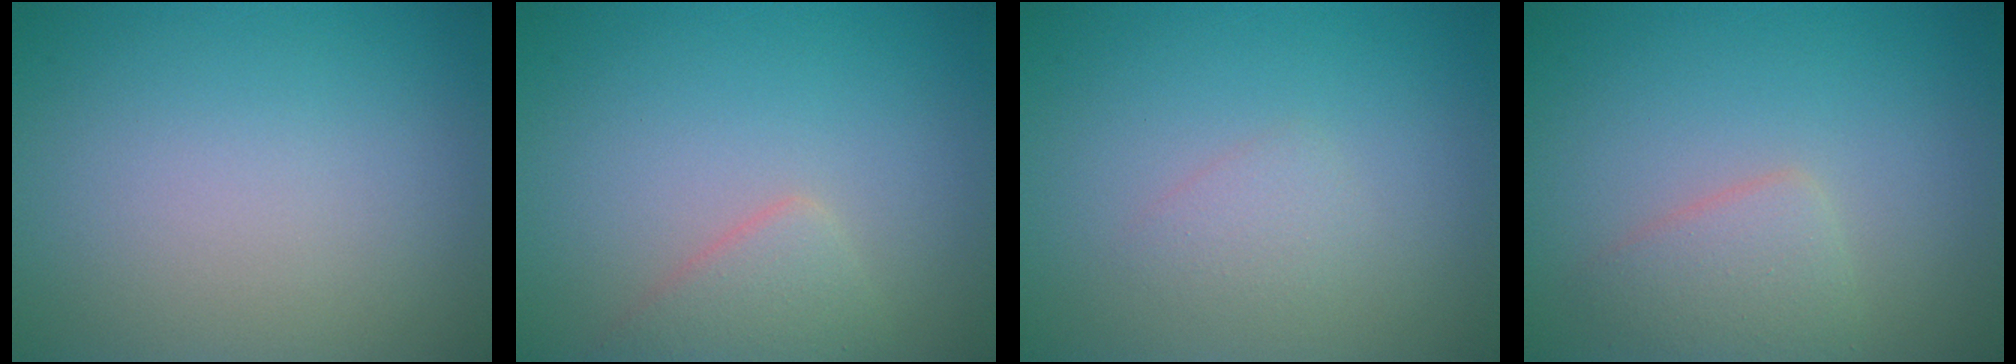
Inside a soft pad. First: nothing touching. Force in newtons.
{"total": 2.3, "press": 2.3, "slide": 0.1}
{"total": 1.1, "press": 1.1, "slide": 0.0}
{"total": 2.4, "press": 2.4, "slide": 0.1}